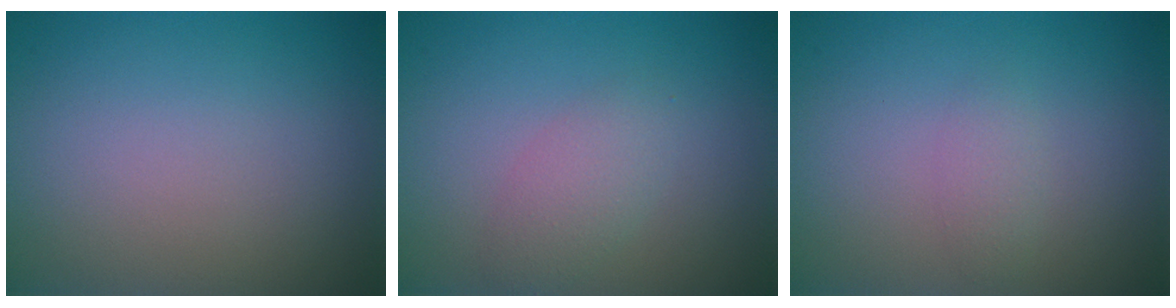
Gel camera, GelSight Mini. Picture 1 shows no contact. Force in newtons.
{"total": 2.1, "press": 2.1, "slide": 0.1}
{"total": 1.1, "press": 1.1, "slide": 0.0}